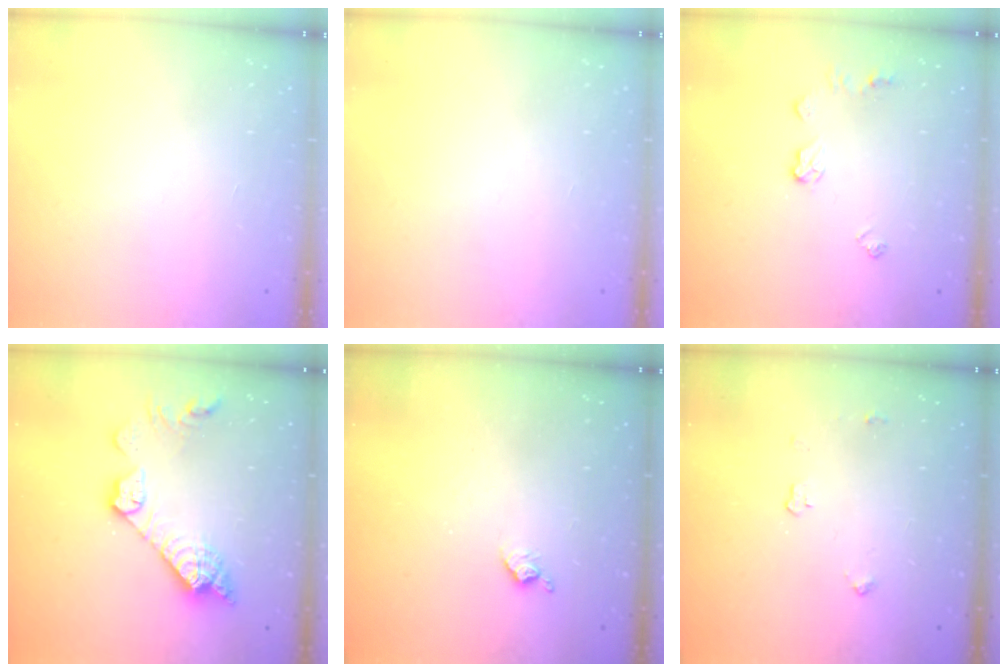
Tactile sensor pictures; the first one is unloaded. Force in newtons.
{"total": 0.0}
{"total": 7.0, "press": 6.9, "slide": 0.4}
{"total": 14.7, "press": 14.7, "slide": 0.9}
{"total": 5.9, "press": 5.9, "slide": 0.8}
{"total": 3.0, "press": 2.9, "slide": 0.5}